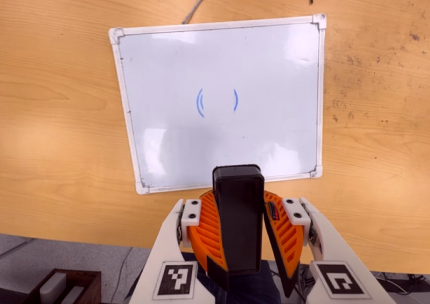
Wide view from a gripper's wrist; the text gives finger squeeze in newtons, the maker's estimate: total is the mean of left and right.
{"total": 10.1, "left": 10.1, "right": 10.2}